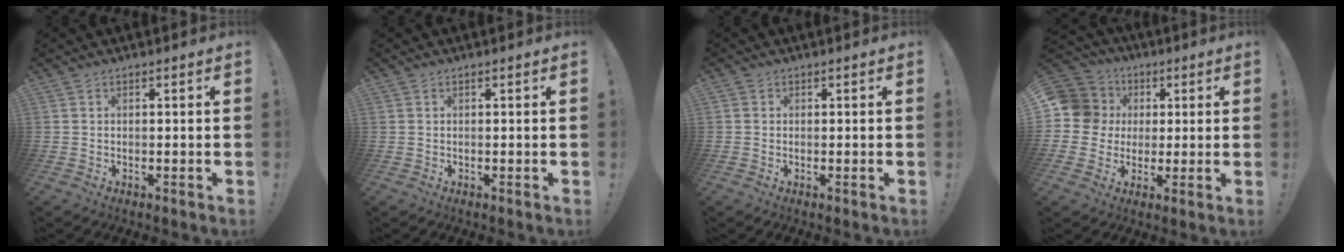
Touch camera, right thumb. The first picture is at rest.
{"total": 0.0}
{"total": 0.6, "force": [0.1, 0.5, 0.0], "torque": [0.002, 0.001, 0.003]}
{"total": 11.4, "force": [1.5, 10.7, 3.7], "torque": [-0.059, 0.007, 0.034]}